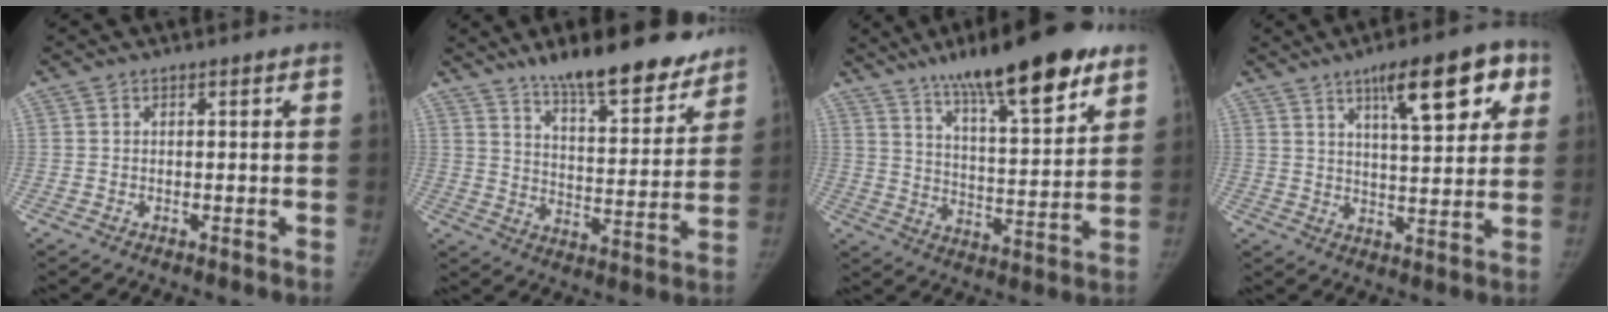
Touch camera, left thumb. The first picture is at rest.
{"total": 17.8, "force": [13.7, 5.4, 10.0], "torque": [-0.105, -0.080, 0.212]}
{"total": 21.4, "force": [13.9, 5.1, 15.5], "torque": [-0.218, -0.051, 0.219]}
{"total": 14.5, "force": [7.0, 4.7, 11.9], "torque": [-0.140, -0.017, 0.100]}